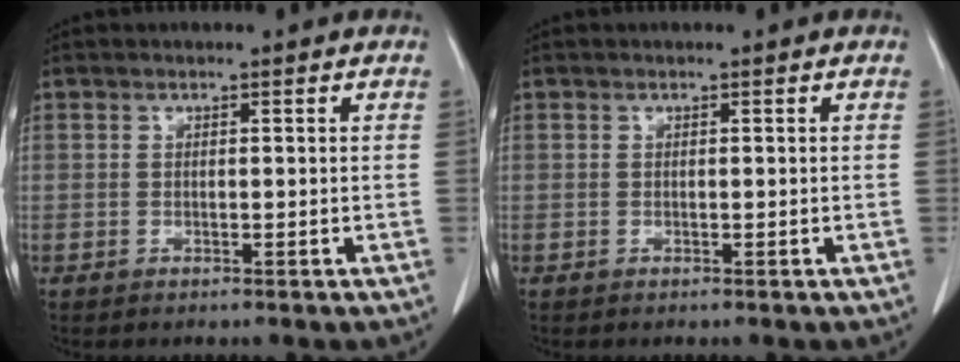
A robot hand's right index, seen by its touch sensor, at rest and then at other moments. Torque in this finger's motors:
{"motor_torque": [-0.01, 0.01, 0.00, 0.00]}